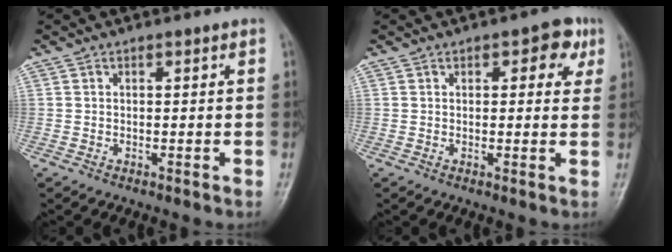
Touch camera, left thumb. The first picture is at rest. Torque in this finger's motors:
{"motor_torque": [-0.08, 0.00, 0.14, 0.13, 0.04]}